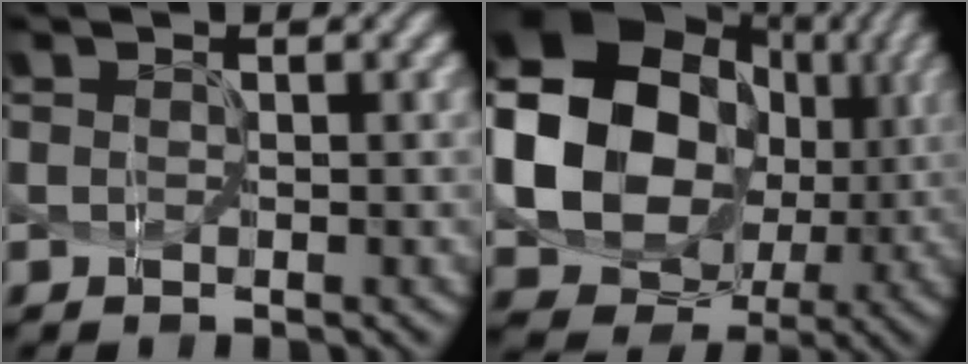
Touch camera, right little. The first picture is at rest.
{"total": 19.9, "force": [2.7, 16.8, 10.2], "torque": [-0.217, 0.002, 0.036]}